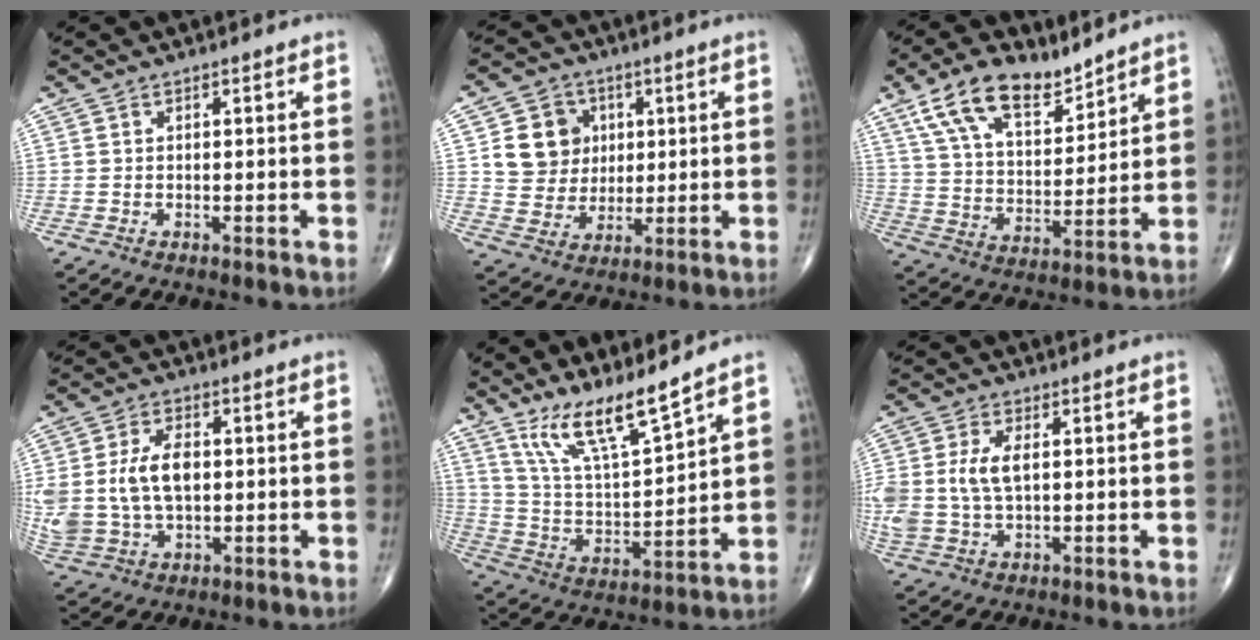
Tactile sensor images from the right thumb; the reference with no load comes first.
{"total": 10.5, "force": [2.6, 9.4, 4.0], "torque": [-0.029, -0.006, 0.050]}
{"total": 14.6, "force": [9.7, 6.8, 8.4], "torque": [-0.128, -0.044, 0.184]}
{"total": 13.7, "force": [0.9, 8.6, 10.6], "torque": [-0.218, 0.006, 0.027]}
{"total": 12.2, "force": [9.8, 1.3, 7.2], "torque": [-0.128, -0.066, 0.194]}
{"total": 9.3, "force": [0.9, 5.3, 7.6], "torque": [-0.177, 0.005, 0.023]}